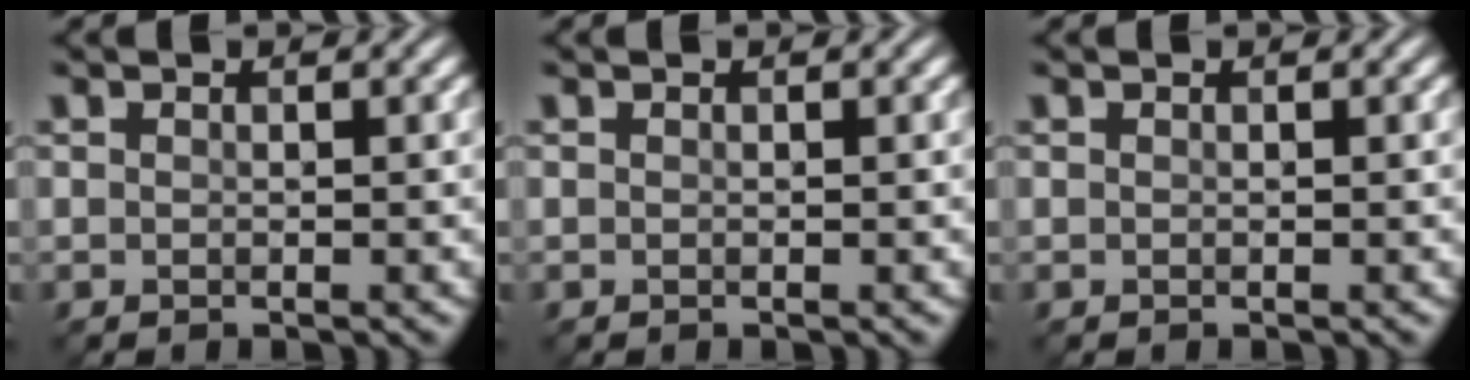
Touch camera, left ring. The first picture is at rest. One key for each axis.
{"total": 0.0}
{"total": 0.0}